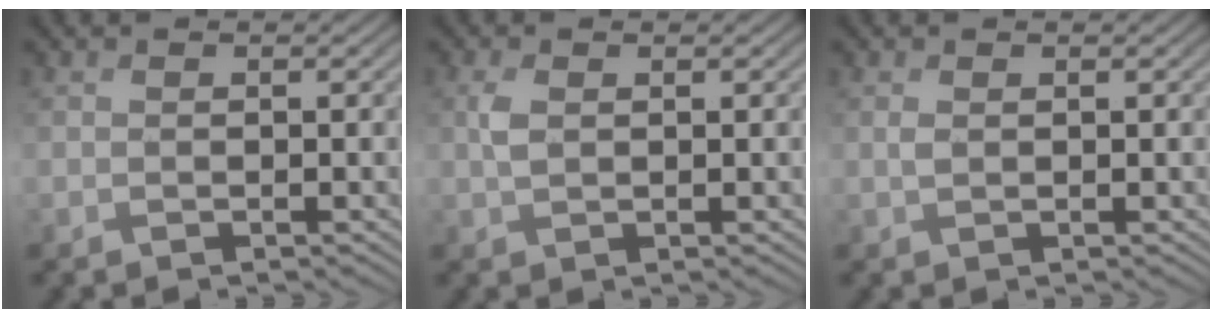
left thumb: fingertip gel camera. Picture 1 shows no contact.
{"total": 1.7, "force": [1.0, 0.6, 1.3], "torque": [-0.034, 0.009, 0.020]}
{"total": 0.9, "force": [0.8, 0.1, 0.4], "torque": [-0.013, 0.006, 0.016]}